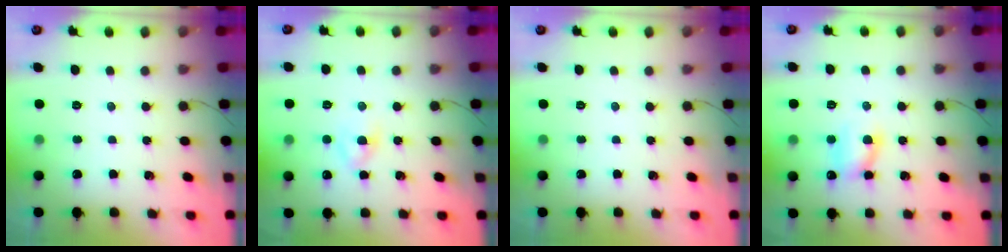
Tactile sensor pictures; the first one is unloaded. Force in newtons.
{"total": 2.8, "press": 2.6, "slide": 1.2}
{"total": 0.0}
{"total": 7.6, "press": 7.5, "slide": 0.6}